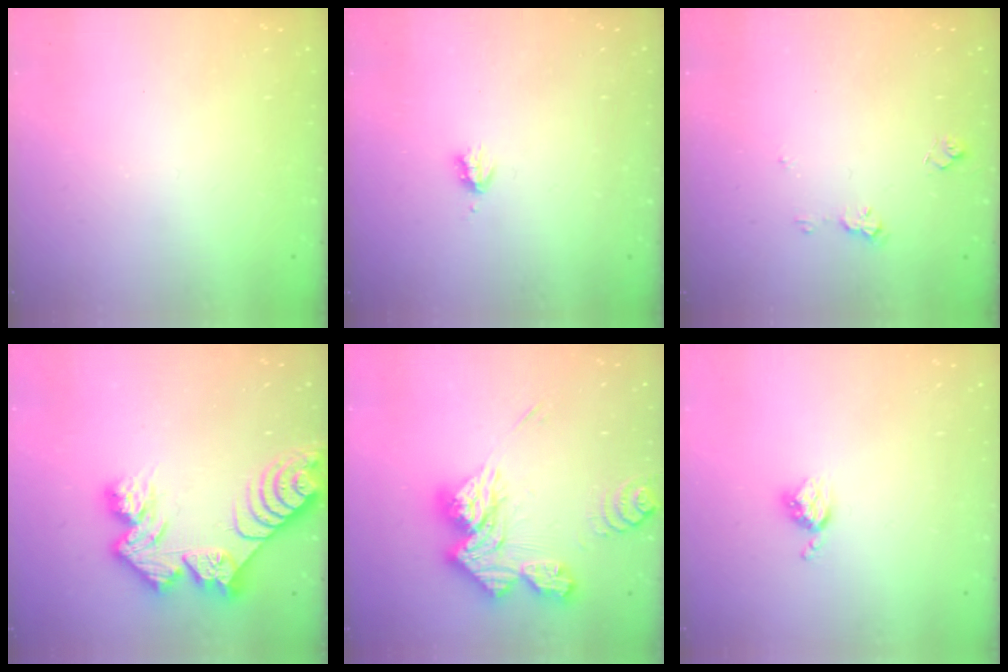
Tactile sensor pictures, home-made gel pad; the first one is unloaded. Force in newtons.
{"total": 2.9, "press": 2.8, "slide": 0.5}
{"total": 5.5, "press": 5.5, "slide": 0.6}
{"total": 12.9, "press": 12.9, "slide": 1.3}
{"total": 16.8, "press": 16.8, "slide": 0.2}
{"total": 3.8, "press": 3.8, "slide": 0.4}